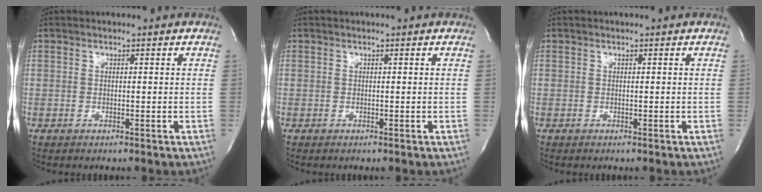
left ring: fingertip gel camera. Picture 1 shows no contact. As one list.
[{"total": 0.0}, {"total": 0.0}]